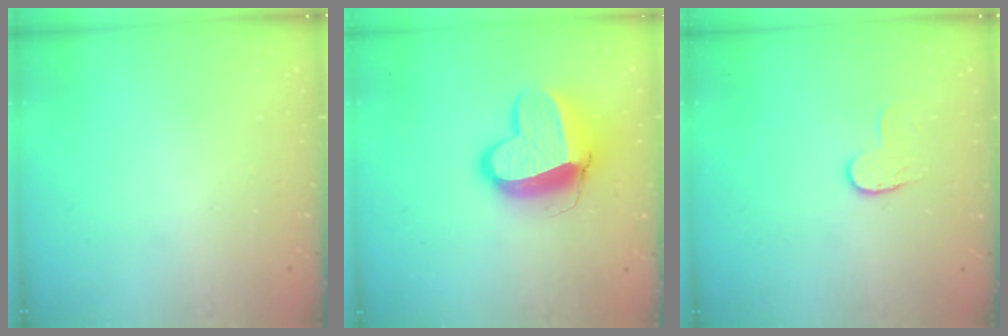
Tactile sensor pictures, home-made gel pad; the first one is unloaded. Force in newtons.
{"total": 14.4, "press": 14.3, "slide": 1.6}
{"total": 4.1, "press": 4.1, "slide": 0.4}